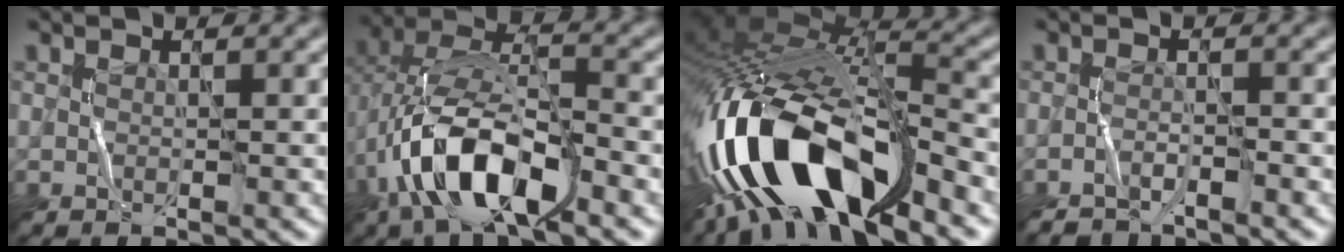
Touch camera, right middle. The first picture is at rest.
{"total": 10.0, "force": [-4.5, 4.2, 7.9], "torque": [-0.158, 0.012, -0.085]}
{"total": 15.5, "force": [-7.9, 6.1, 11.8], "torque": [-0.228, 0.003, -0.141]}
{"total": 1.9, "force": [-1.9, 0.2, 0.5], "torque": [-0.007, -0.001, -0.036]}